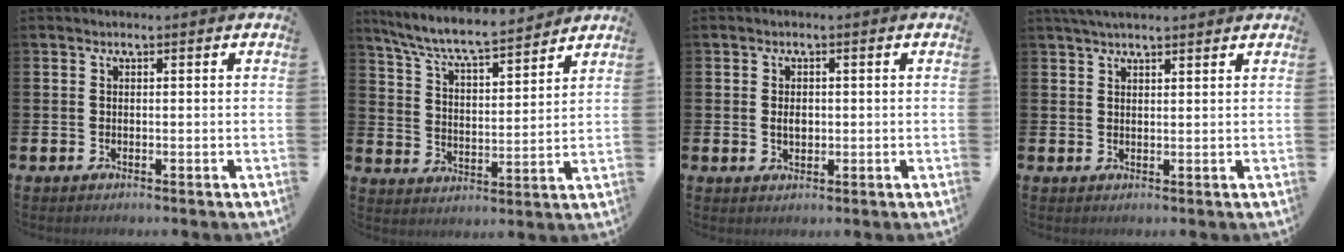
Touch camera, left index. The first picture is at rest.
{"total": 7.5, "force": [7.1, 0.7, 2.5], "torque": [-0.082, -0.048, 0.122]}
{"total": 1.9, "force": [0.1, 1.2, 1.4], "torque": [-0.004, -0.003, -0.004]}
{"total": 2.9, "force": [2.6, 0.5, 1.1], "torque": [-0.028, -0.001, 0.048]}